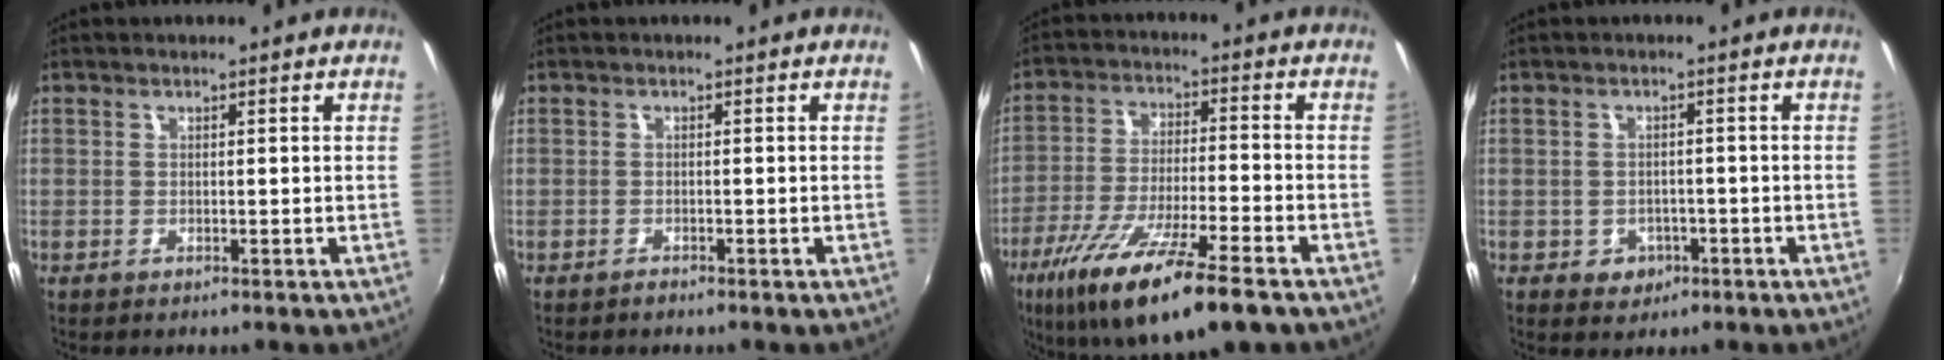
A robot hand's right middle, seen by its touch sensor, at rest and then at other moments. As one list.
[{"total": 0.7, "force": [-0.6, 0.2, 0.0], "torque": [-0.001, 0.001, -0.013]}, {"total": 18.5, "force": [-11.8, 3.3, 13.9], "torque": [-0.260, -0.045, -0.206]}, {"total": 4.1, "force": [-1.6, 3.6, 1.2], "torque": [-0.032, 0.004, -0.015]}]